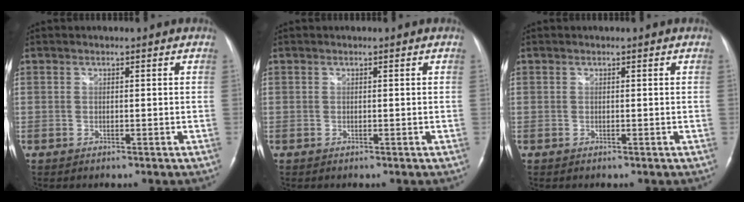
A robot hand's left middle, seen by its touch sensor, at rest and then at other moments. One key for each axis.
{"total": 0.0}
{"total": 0.0}